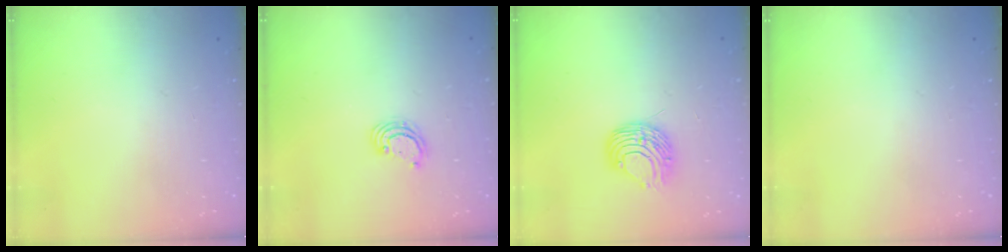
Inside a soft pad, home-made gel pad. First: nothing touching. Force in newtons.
{"total": 3.3, "press": 3.3, "slide": 0.4}
{"total": 8.9, "press": 8.9, "slide": 0.7}
{"total": 0.0}